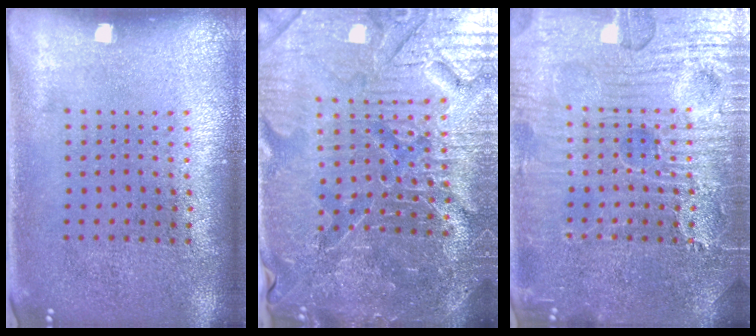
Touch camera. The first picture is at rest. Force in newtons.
{"total": 6.2, "press": 5.7, "slide": 2.3}
{"total": 7.8, "press": 7.7, "slide": 0.9}